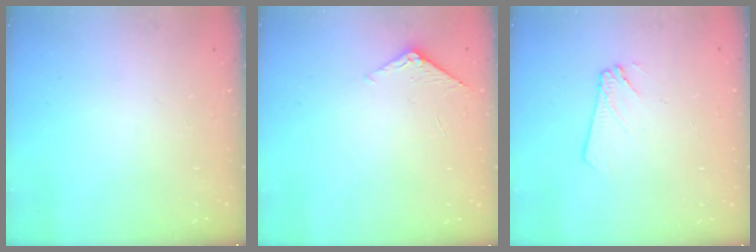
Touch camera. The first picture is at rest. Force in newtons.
{"total": 5.0, "press": 4.9, "slide": 0.5}
{"total": 2.4, "press": 2.4, "slide": 0.2}